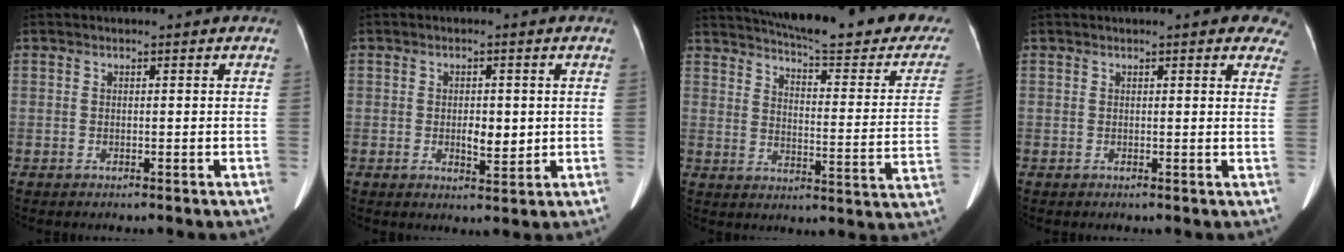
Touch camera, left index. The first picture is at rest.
{"total": 3.6, "force": [-0.1, 1.7, 3.2], "torque": [-0.053, -0.004, 0.004]}
{"total": 27.1, "force": [24.1, 3.8, 11.8], "torque": [-0.167, -0.075, 0.286]}
{"total": 7.2, "force": [5.4, 1.8, 4.3], "torque": [-0.034, 0.004, 0.045]}